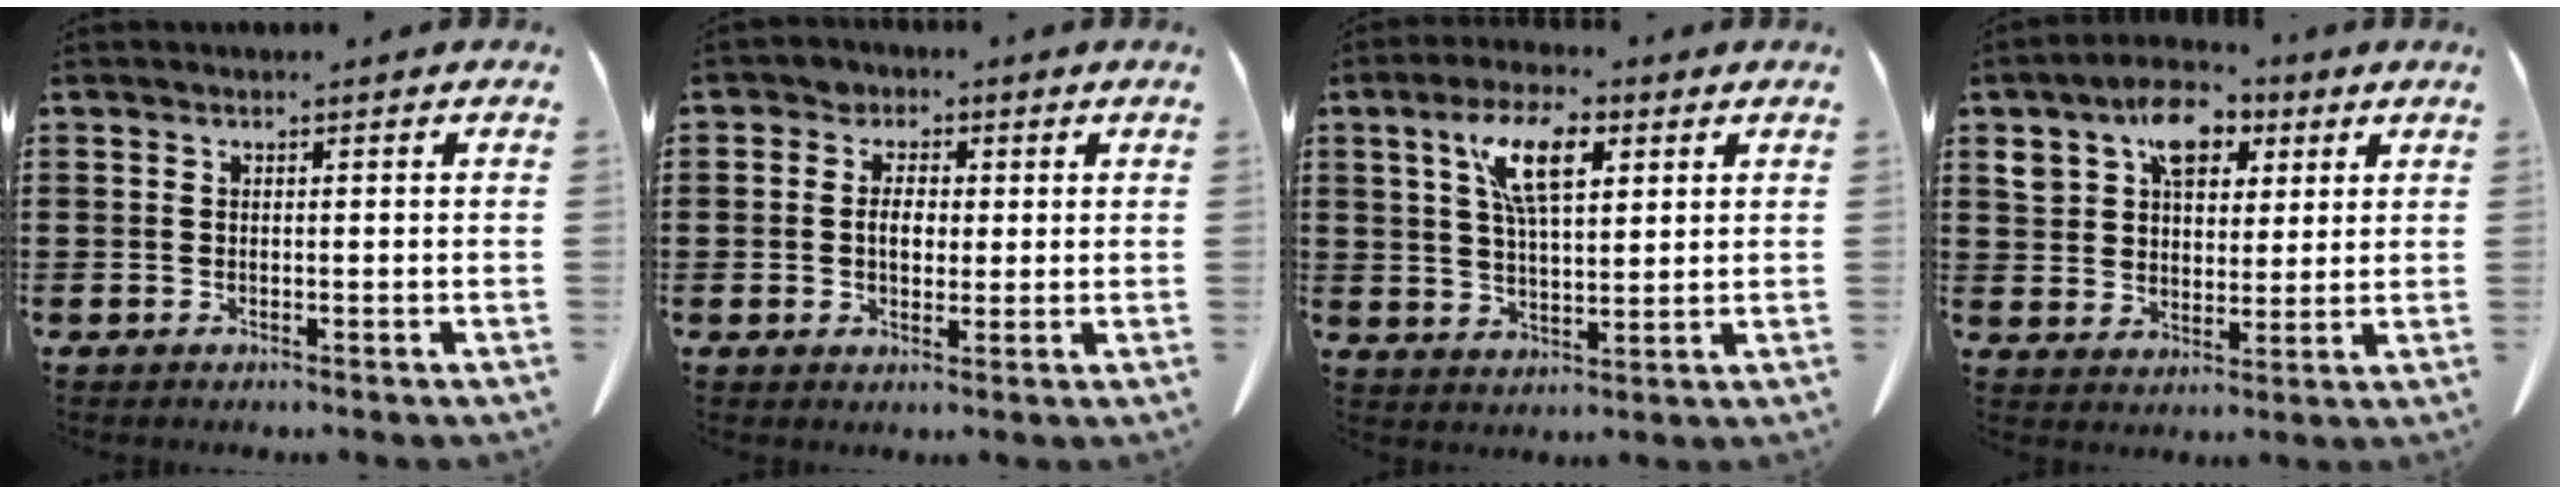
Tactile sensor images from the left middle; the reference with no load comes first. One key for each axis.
{"total": 3.5, "fx": 0.6, "fy": 2.8, "fz": 2.1, "tx": -0.042, "ty": 0.004, "tz": 0.007}
{"total": 9.8, "fx": 4.4, "fy": 3.7, "fz": 7.9, "tx": -0.158, "ty": 0.010, "tz": 0.076}
{"total": 8.6, "fx": 4.7, "fy": 5.6, "fz": 4.5, "tx": -0.094, "ty": 0.009, "tz": 0.081}